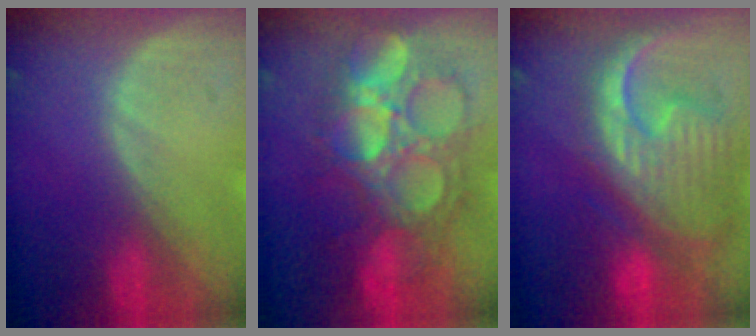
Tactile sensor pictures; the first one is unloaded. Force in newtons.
{"total": 10.6, "press": 10.5, "slide": 0.7}
{"total": 12.8, "press": 10.9, "slide": 6.6}